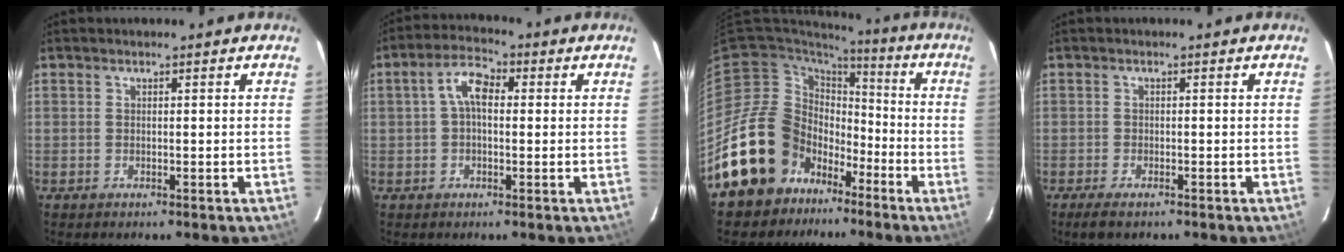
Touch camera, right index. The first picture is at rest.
{"total": 5.6, "force": [0.6, 3.1, 4.7], "torque": [-0.091, 0.022, 0.010]}
{"total": 18.0, "force": [-10.6, 13.7, 5.2], "torque": [-0.129, 0.040, -0.165]}
{"total": 3.4, "force": [-2.6, 1.1, 2.0], "torque": [-0.048, -0.013, -0.045]}